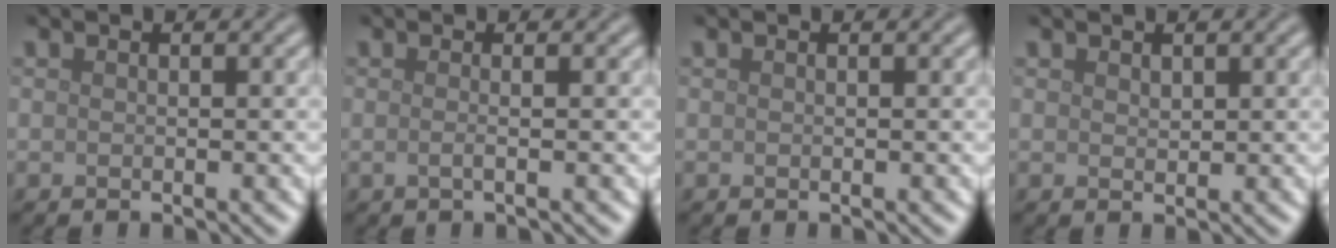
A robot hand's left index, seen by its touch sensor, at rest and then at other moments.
{"total": 1.6, "force": [0.0, 0.7, 1.4], "torque": [-0.018, -0.009, -0.016]}
{"total": 0.0}
{"total": 0.7, "force": [0.5, 0.4, 0.3], "torque": [-0.006, -0.001, 0.011]}